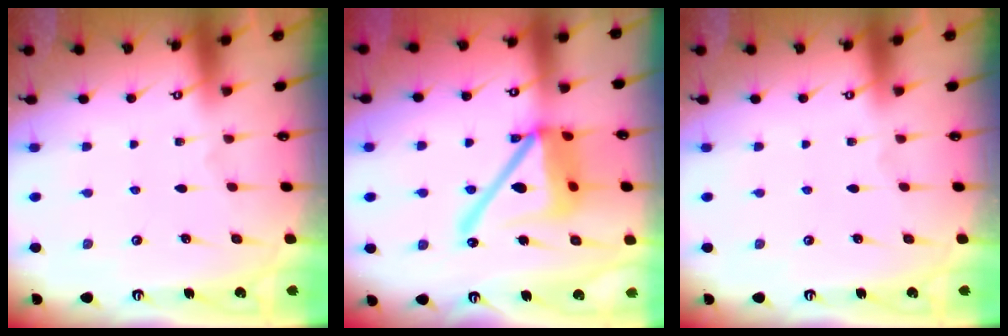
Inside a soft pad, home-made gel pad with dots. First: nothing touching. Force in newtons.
{"total": 19.2, "press": 19.1, "slide": 2.4}
{"total": 0.0}